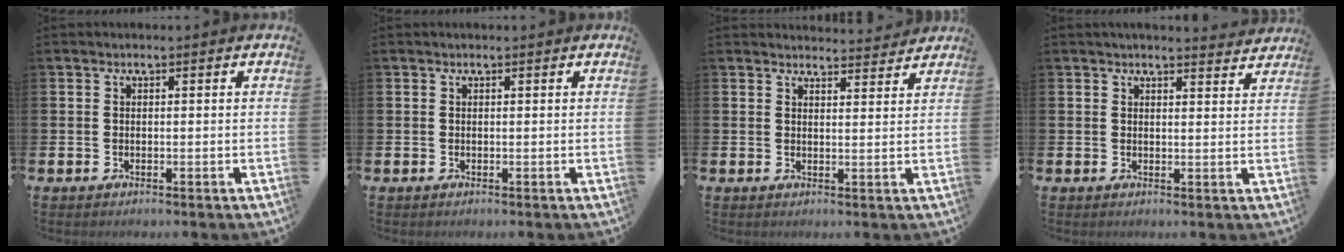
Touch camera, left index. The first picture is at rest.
{"total": 0.0}
{"total": 3.3, "force": [3.3, 0.1, 0.0], "torque": [0.003, -0.023, 0.058]}
{"total": 3.0, "force": [3.0, 0.2, 0.4], "torque": [-0.003, -0.018, 0.051]}